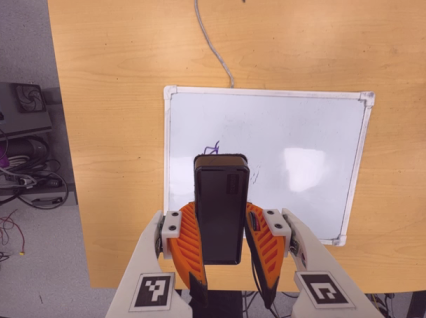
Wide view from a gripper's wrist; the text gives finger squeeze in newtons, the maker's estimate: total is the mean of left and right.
{"total": 6.4, "left": 5.4, "right": 7.4}